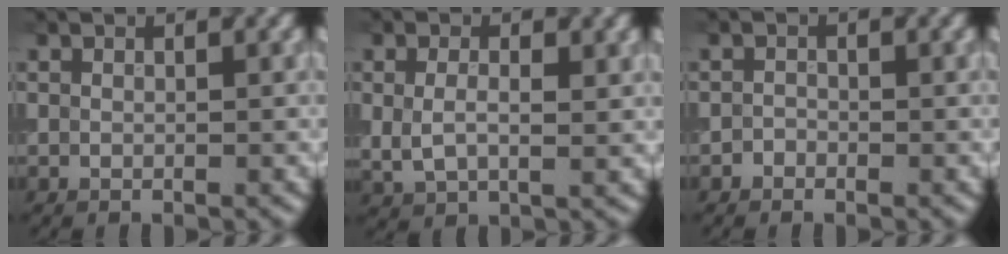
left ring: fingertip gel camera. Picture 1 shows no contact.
{"total": 3.2, "force": [0.5, 1.9, 2.6], "torque": [-0.059, -0.006, 0.014]}
{"total": 0.7, "force": [-0.5, 0.5, 0.1], "torque": [0.001, -0.001, -0.011]}